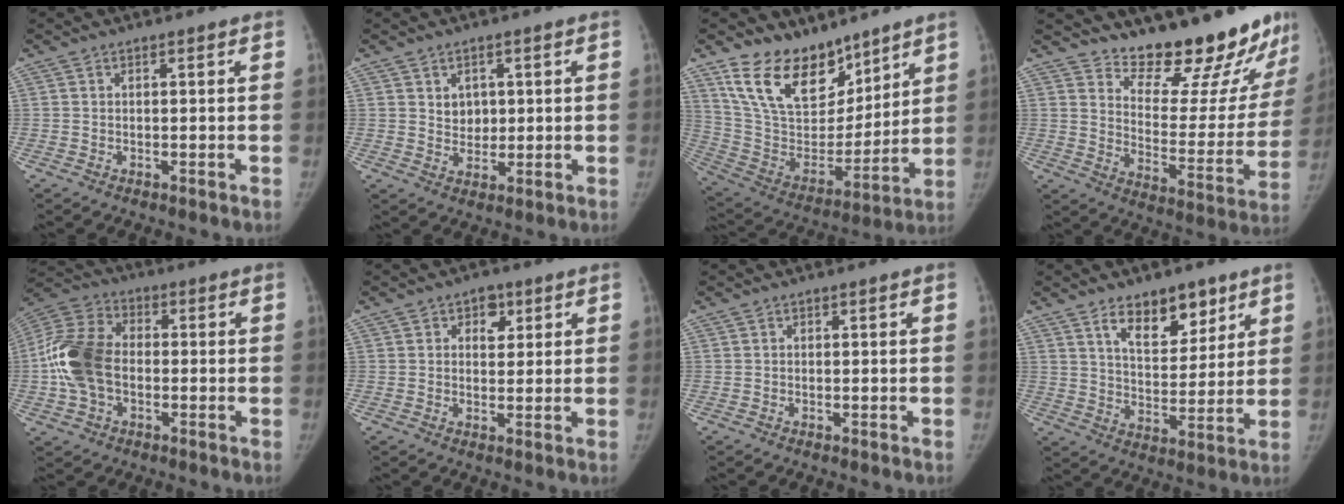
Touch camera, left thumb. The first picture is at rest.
{"total": 4.0, "force": [1.2, 3.3, 1.9], "torque": [-0.005, -0.010, 0.025]}
{"total": 20.2, "force": [14.0, 11.3, 9.2], "torque": [-0.120, -0.074, 0.260]}
{"total": 20.3, "force": [17.7, 5.3, 8.4], "torque": [-0.069, -0.155, 0.244]}
{"total": 14.4, "force": [-1.5, 9.9, 10.4], "torque": [-0.211, 0.031, -0.033]}
{"total": 4.3, "force": [1.8, 3.2, 2.2], "torque": [0.000, -0.004, 0.022]}
{"total": 0.0}
{"total": 11.7, "force": [7.2, 6.3, 6.8], "torque": [-0.066, -0.048, 0.123]}